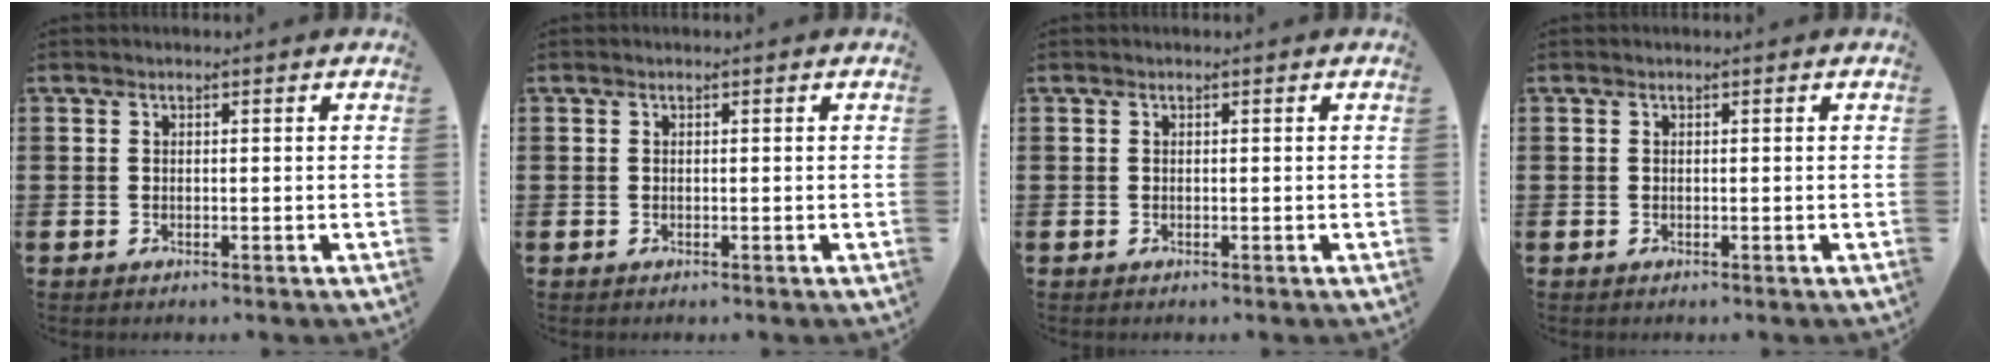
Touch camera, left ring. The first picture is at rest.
{"total": 0.0}
{"total": 0.0}
{"total": 0.0}